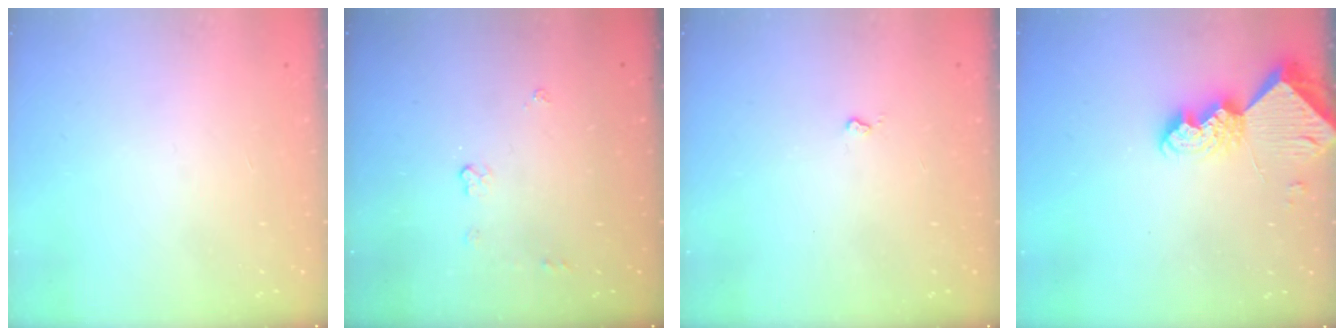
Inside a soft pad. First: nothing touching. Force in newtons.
{"total": 3.8, "press": 3.8, "slide": 0.5}
{"total": 2.6, "press": 2.6, "slide": 0.4}
{"total": 9.6, "press": 9.5, "slide": 0.9}